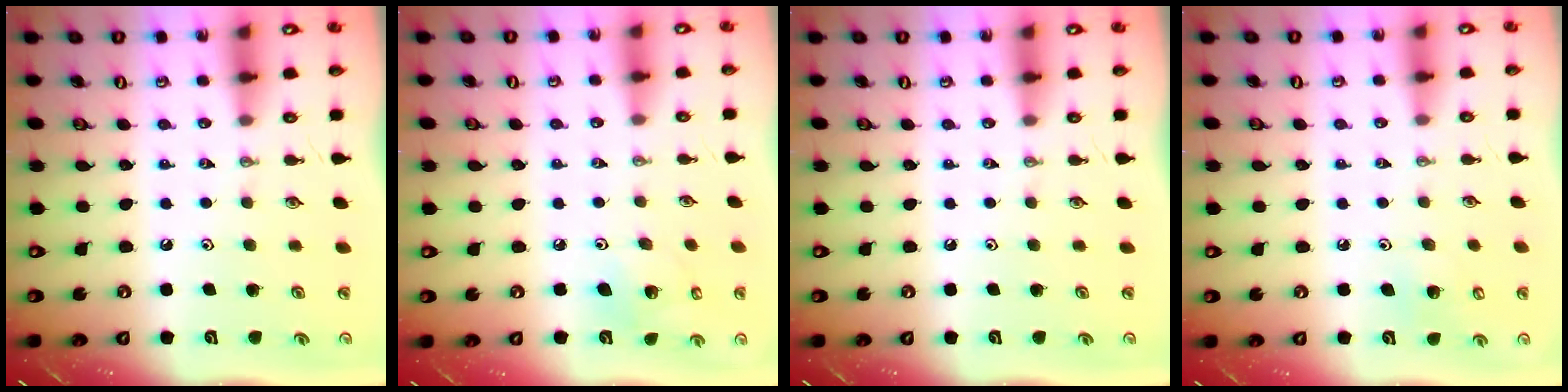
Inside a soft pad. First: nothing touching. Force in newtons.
{"total": 5.6, "press": 5.4, "slide": 1.4}
{"total": 0.0}
{"total": 6.7, "press": 6.7, "slide": 0.8}